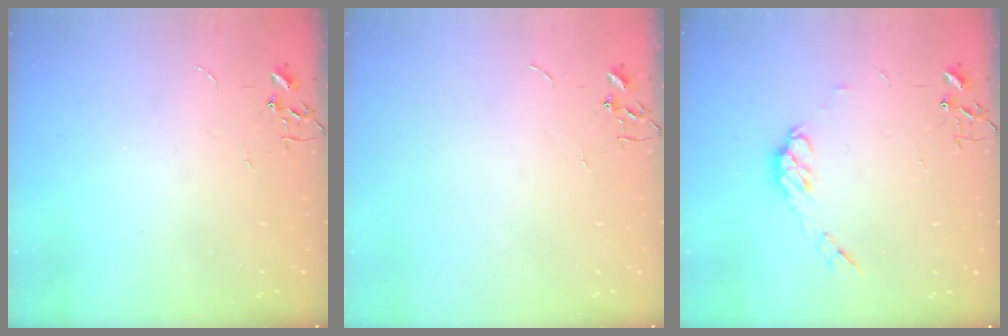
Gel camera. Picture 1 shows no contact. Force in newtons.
{"total": 0.0}
{"total": 7.3, "press": 7.2, "slide": 0.4}